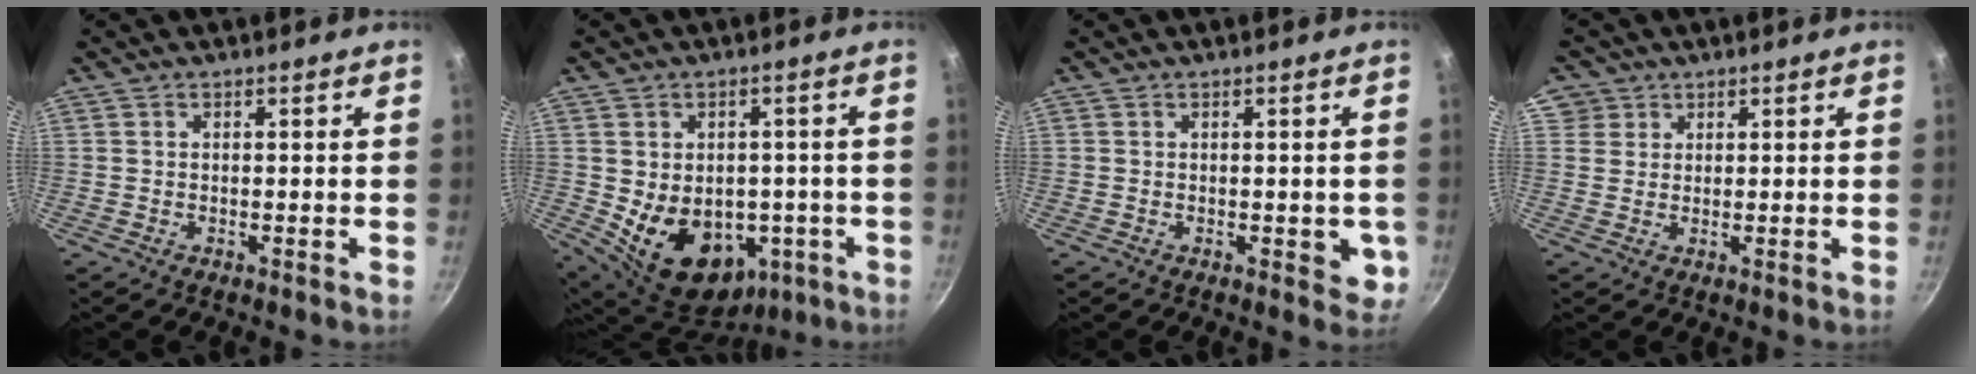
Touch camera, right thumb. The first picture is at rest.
{"total": 16.0, "force": [-3.1, 12.0, 10.2], "torque": [-0.132, 0.003, -0.014]}
{"total": 4.0, "force": [-0.6, 2.5, 3.1], "torque": [-0.021, -0.003, -0.009]}
{"total": 3.9, "force": [1.7, 3.4, 0.5], "torque": [0.020, 0.004, 0.027]}